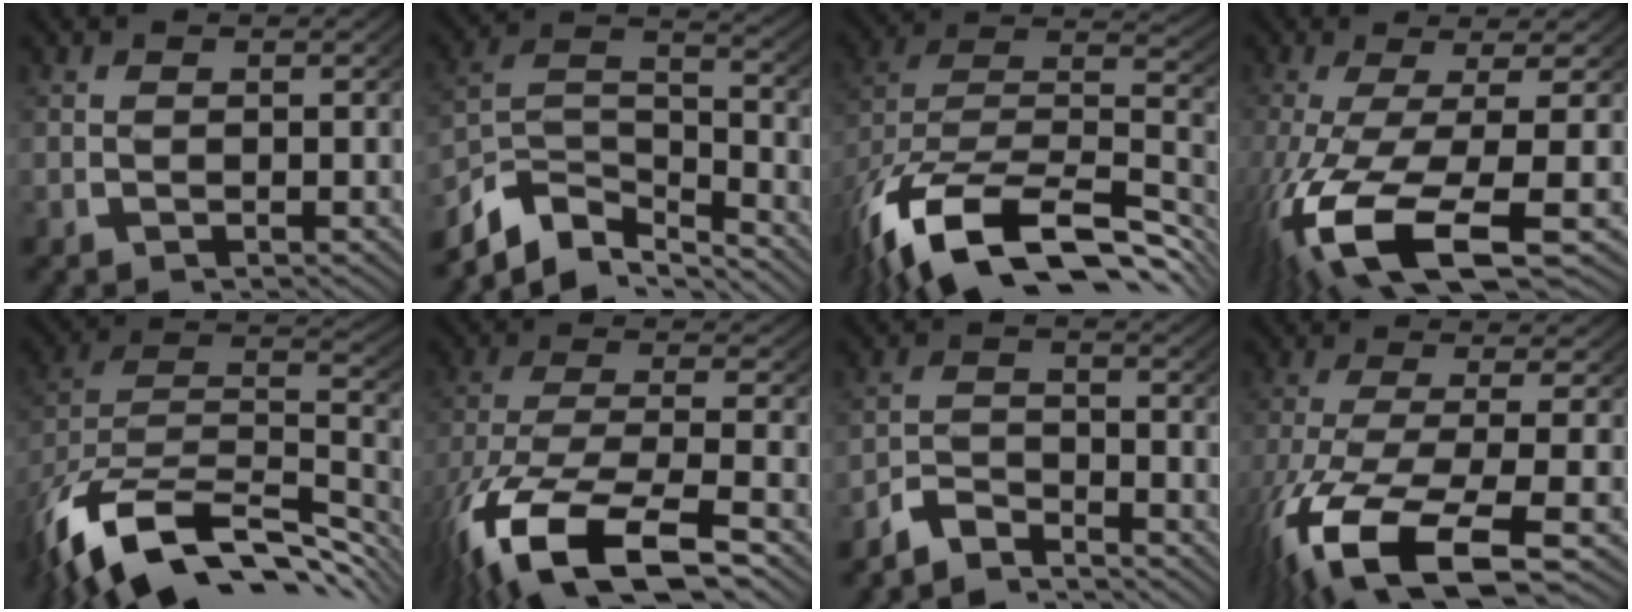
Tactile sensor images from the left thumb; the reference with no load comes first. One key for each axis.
{"total": 8.9, "fx": -5.0, "fy": 5.4, "fz": 5.0, "tx": -0.112, "ty": -0.028, "tz": -0.080}
{"total": 16.1, "fx": -7.4, "fy": 9.5, "fz": 10.8, "tx": -0.229, "ty": -0.049, "tz": -0.095}
{"total": 11.6, "fx": -3.3, "fy": 4.8, "fz": 10.0, "tx": -0.219, "ty": -0.035, "tz": -0.024}
{"total": 14.8, "fx": -7.5, "fy": 8.3, "fz": 9.6, "tx": -0.201, "ty": -0.041, "tz": -0.098}
{"total": 12.3, "fx": -5.7, "fy": 5.5, "fz": 9.4, "tx": -0.211, "ty": -0.042, "tz": -0.061}
{"total": 3.3, "fx": -3.1, "fy": 1.0, "fz": 0.9, "tx": -0.012, "ty": -0.003, "tz": -0.063}
{"total": 11.2, "fx": -4.8, "fy": 4.6, "fz": 9.1, "tx": -0.207, "ty": -0.036, "tz": -0.046}